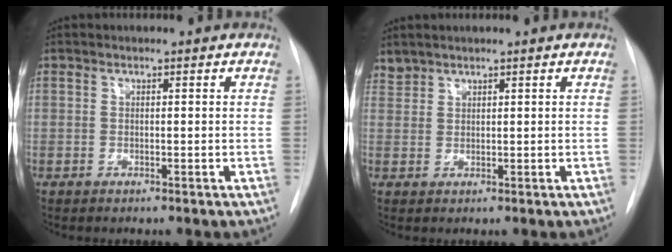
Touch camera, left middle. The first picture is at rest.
{"total": 1.7, "force": [1.6, 0.4, -0.2], "torque": [0.004, 0.012, 0.037]}